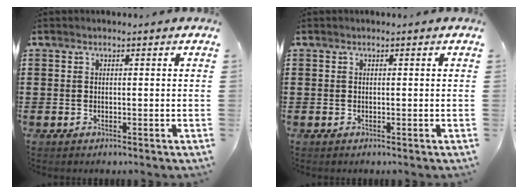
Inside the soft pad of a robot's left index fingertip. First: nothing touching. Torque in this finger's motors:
{"motor_torque": [-0.05, -0.05, 0.00, 0.00]}